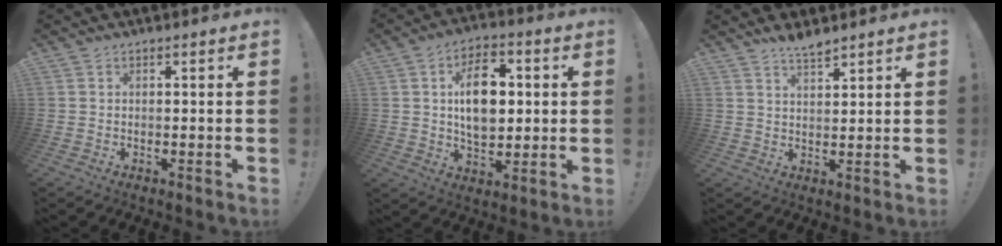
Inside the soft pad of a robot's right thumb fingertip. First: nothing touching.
{"total": 14.6, "force": [2.4, 9.5, 10.8], "torque": [-0.169, 0.011, 0.041]}
{"total": 4.4, "force": [3.9, 0.8, 1.9], "torque": [-0.028, -0.030, 0.068]}